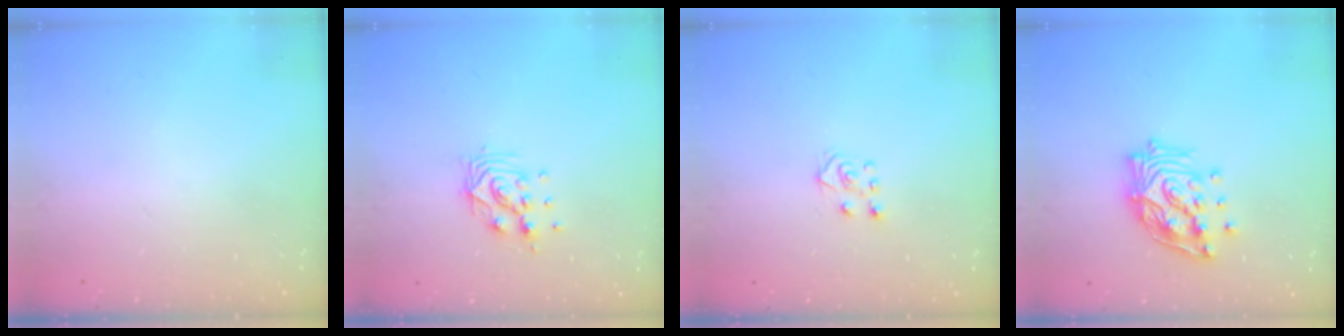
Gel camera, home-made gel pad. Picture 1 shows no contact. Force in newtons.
{"total": 9.2, "press": 9.2, "slide": 0.5}
{"total": 5.2, "press": 5.2, "slide": 0.4}
{"total": 14.1, "press": 14.0, "slide": 1.4}